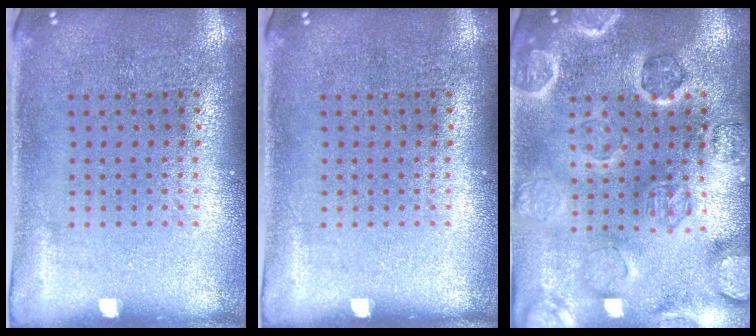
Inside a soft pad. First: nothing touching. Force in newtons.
{"total": 0.0}
{"total": 2.6, "press": 2.6, "slide": 0.2}